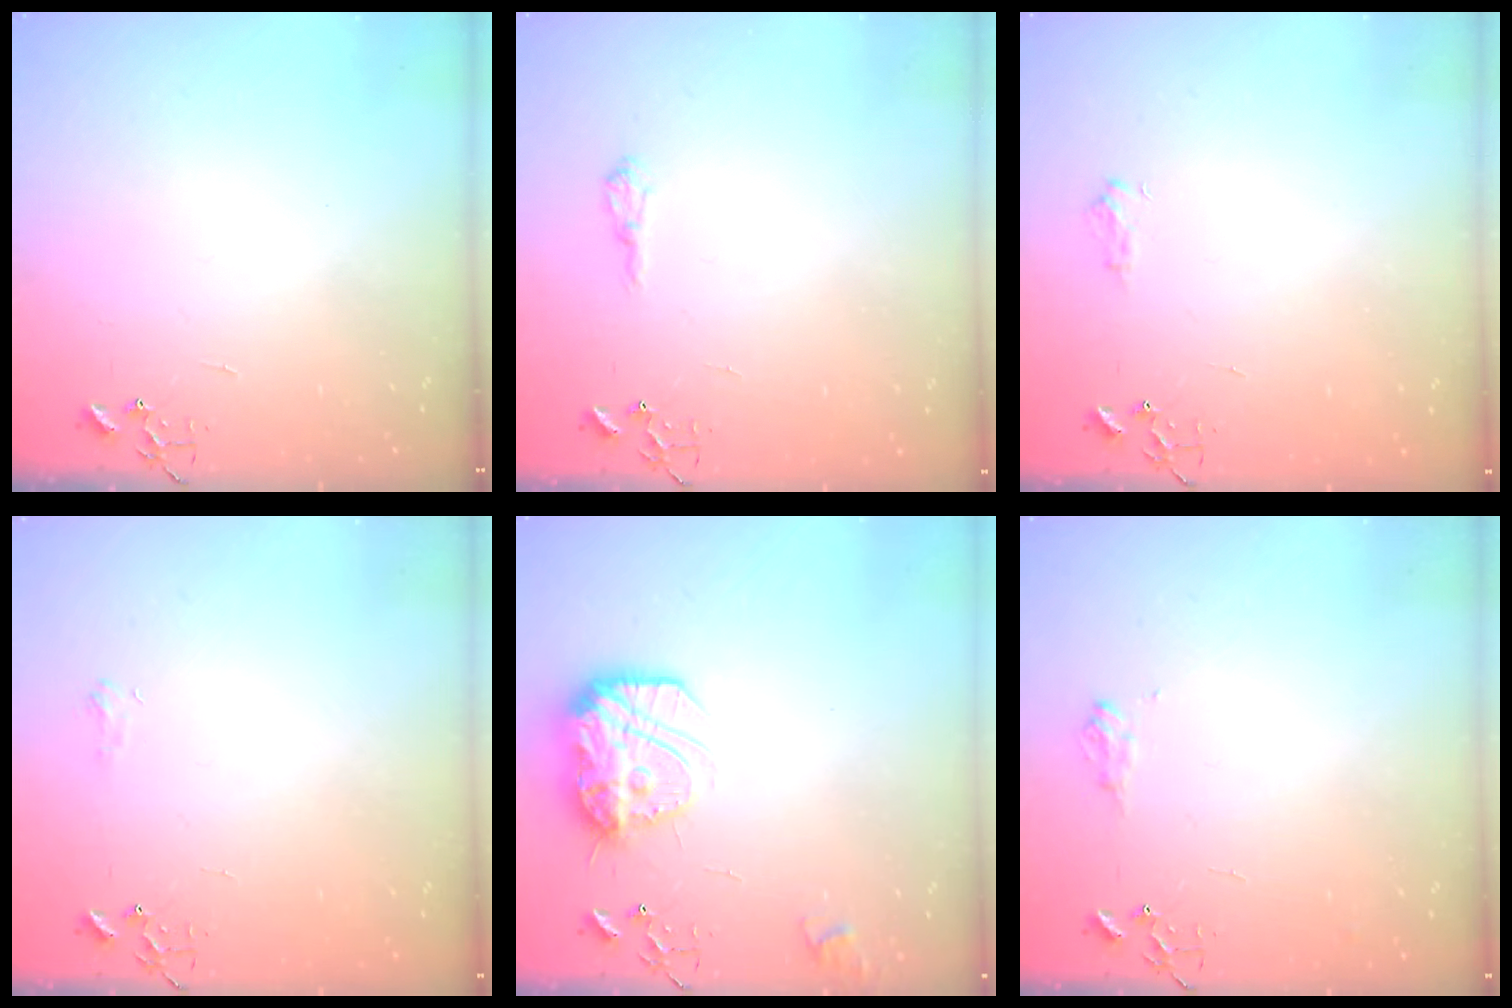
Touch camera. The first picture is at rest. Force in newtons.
{"total": 7.2, "press": 7.1, "slide": 0.6}
{"total": 6.6, "press": 6.6, "slide": 0.8}
{"total": 4.8, "press": 4.7, "slide": 0.6}
{"total": 16.5, "press": 16.5, "slide": 1.4}
{"total": 8.0, "press": 8.0, "slide": 1.0}